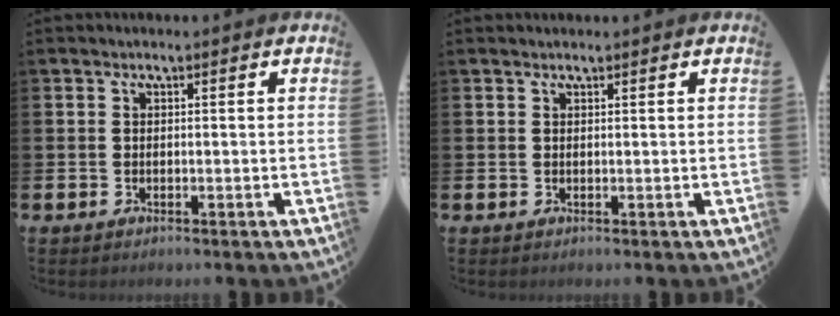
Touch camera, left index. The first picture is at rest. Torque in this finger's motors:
{"motor_torque": [-0.13, 0.15, -0.38, -0.05]}